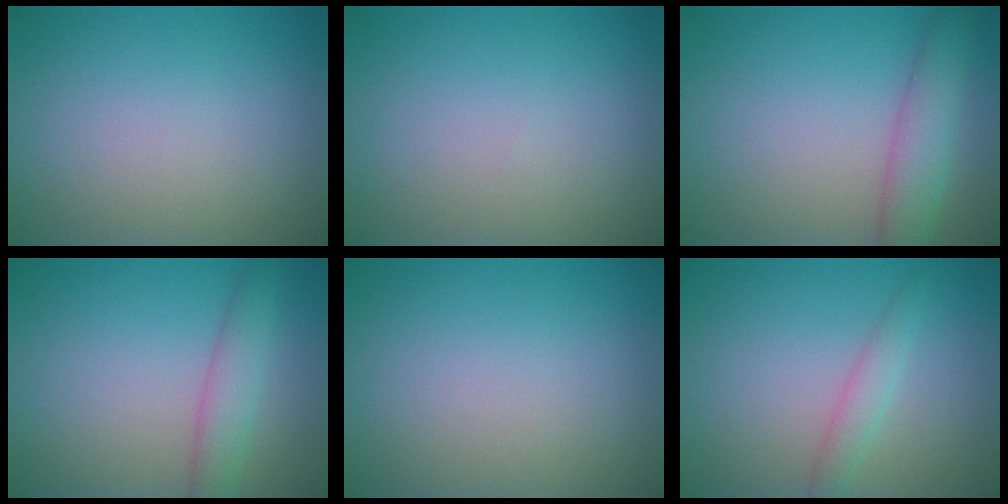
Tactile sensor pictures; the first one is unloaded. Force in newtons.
{"total": 0.0}
{"total": 3.9, "press": 3.9, "slide": 0.1}
{"total": 2.7, "press": 2.7, "slide": 0.1}
{"total": 0.0}
{"total": 1.8, "press": 1.8, "slide": 0.0}